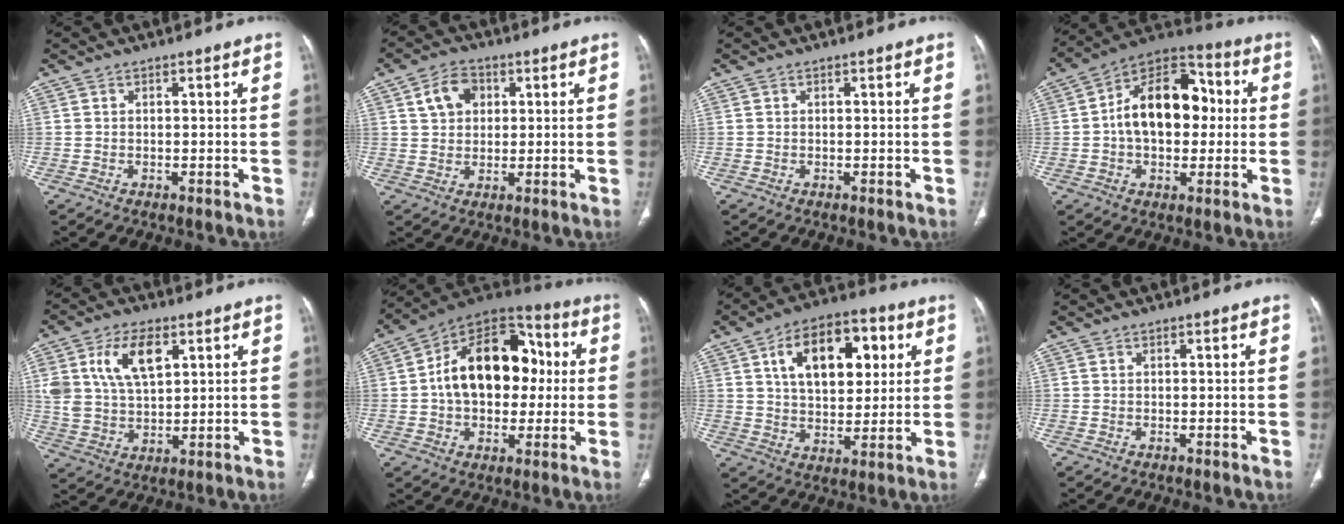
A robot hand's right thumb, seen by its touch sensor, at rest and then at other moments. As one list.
[{"total": 6.7, "force": [2.4, 5.0, 3.8], "torque": [-0.044, 0.001, 0.039]}, {"total": 0.0}, {"total": 17.9, "force": [1.2, 11.5, 13.6], "torque": [-0.177, 0.035, 0.010]}, {"total": 12.0, "force": [4.7, 6.6, 8.9], "torque": [-0.159, -0.009, 0.094]}, {"total": 21.1, "force": [1.6, 14.1, 15.6], "torque": [-0.207, 0.034, 0.020]}, {"total": 17.3, "force": [5.7, 10.0, 12.8], "torque": [-0.160, -0.001, 0.092]}, {"total": 0.0}]